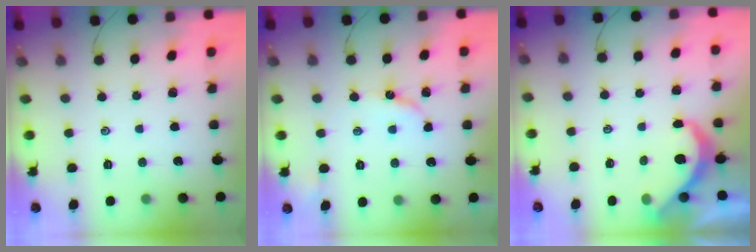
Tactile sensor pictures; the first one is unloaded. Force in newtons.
{"total": 4.9, "press": 4.9, "slide": 0.6}
{"total": 6.4, "press": 6.4, "slide": 0.1}